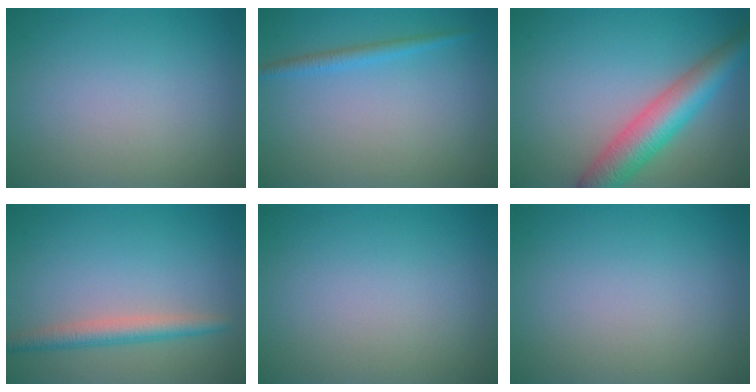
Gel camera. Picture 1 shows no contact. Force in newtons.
{"total": 1.5, "press": 1.5, "slide": 0.1}
{"total": 6.0, "press": 6.0, "slide": 0.2}
{"total": 2.7, "press": 2.7, "slide": 0.2}
{"total": 0.0}
{"total": 0.0}